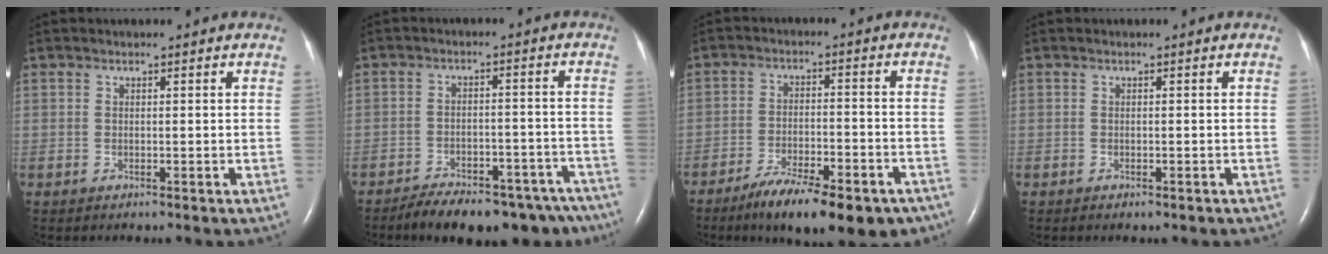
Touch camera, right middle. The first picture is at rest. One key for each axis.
{"total": 18.3, "fx": -15.2, "fy": 7.1, "fz": 7.4, "tx": -0.079, "ty": 0.018, "tz": -0.190}
{"total": 14.9, "fx": -10.8, "fy": 4.3, "fz": 9.3, "tx": -0.114, "ty": -0.004, "tz": -0.163}
{"total": 0.8, "fx": -0.6, "fy": 0.3, "fz": 0.4, "tx": -0.007, "ty": -0.001, "tz": -0.005}